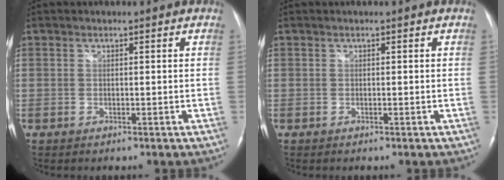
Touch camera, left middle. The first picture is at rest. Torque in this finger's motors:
{"motor_torque": [-0.06, 0.00, 0.02, 0.00]}